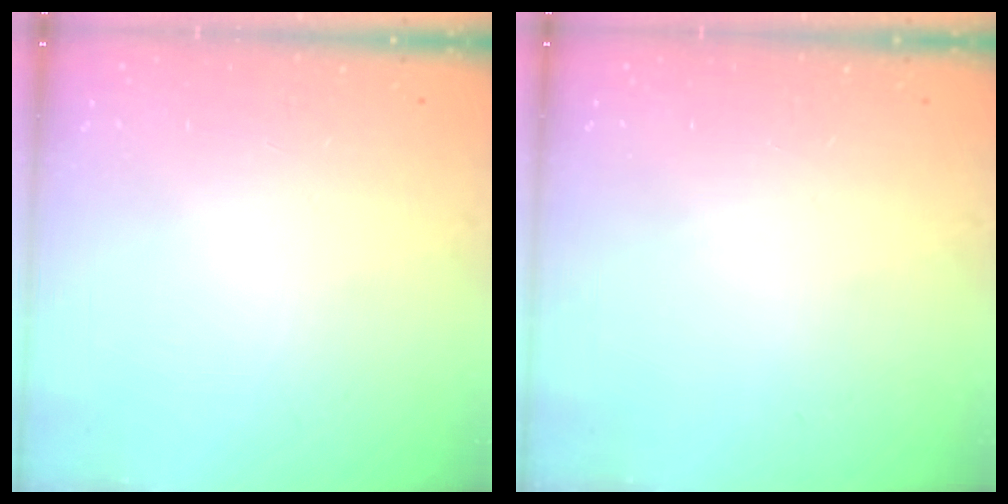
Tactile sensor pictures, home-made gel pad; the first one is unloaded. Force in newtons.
{"total": 0.0}